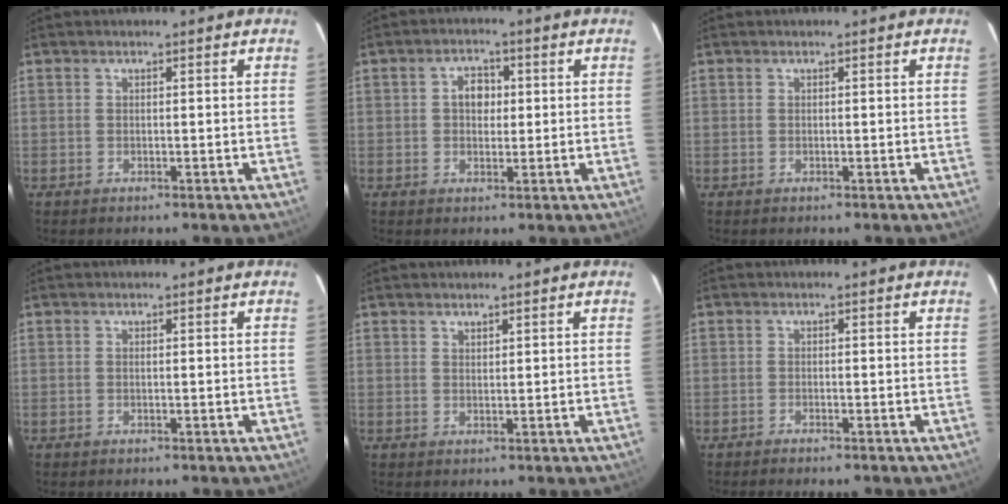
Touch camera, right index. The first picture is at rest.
{"total": 3.8, "force": [0.5, 2.9, 2.3], "torque": [-0.036, 0.013, 0.007]}
{"total": 0.0}
{"total": 0.0}
{"total": 0.9, "force": [0.8, 0.3, 0.2], "torque": [-0.004, 0.001, 0.016]}
{"total": 1.6, "force": [-1.4, 0.1, 0.7], "torque": [-0.022, -0.004, -0.027]}